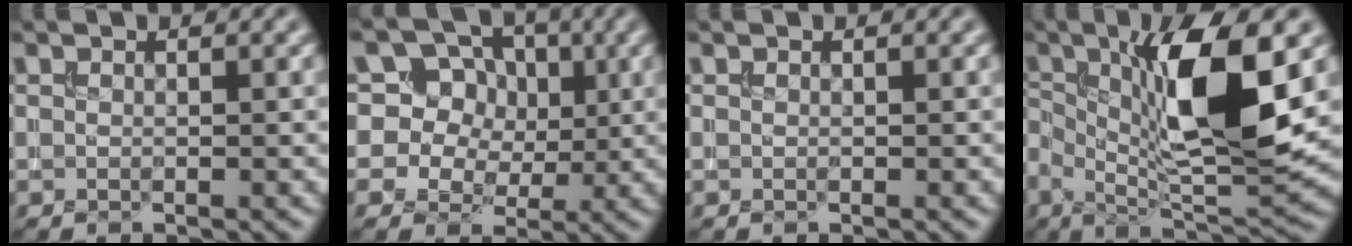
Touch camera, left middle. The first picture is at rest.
{"total": 10.6, "force": [5.2, 8.3, 4.0], "torque": [-0.098, 0.020, 0.080]}
{"total": 0.0}
{"total": 10.5, "force": [1.6, 2.6, 10.1], "torque": [-0.172, -0.005, 0.031]}